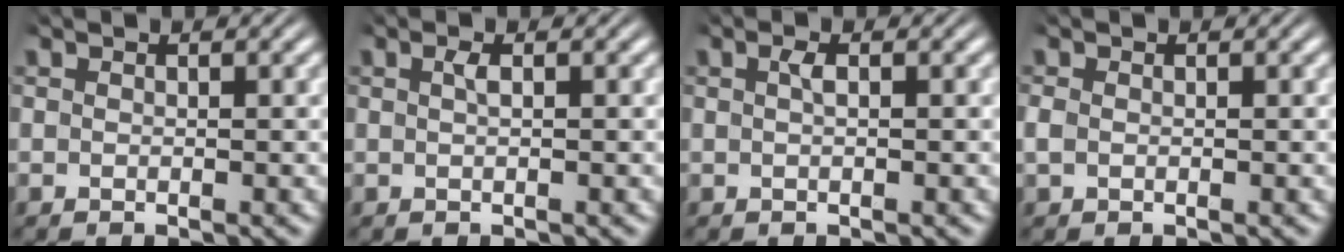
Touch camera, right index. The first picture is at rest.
{"total": 0.8, "force": [0.1, -0.2, 0.7], "torque": [-0.009, 0.001, 0.002]}
{"total": 0.8, "force": [0.0, -0.1, 0.8], "torque": [-0.009, 0.000, 0.001]}
{"total": 0.8, "force": [-0.3, 0.6, 0.5], "torque": [-0.020, -0.008, 0.000]}